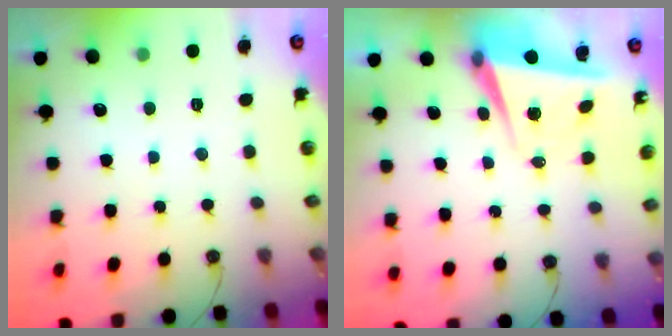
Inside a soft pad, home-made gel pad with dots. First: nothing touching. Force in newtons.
{"total": 5.5, "press": 5.2, "slide": 2.0}